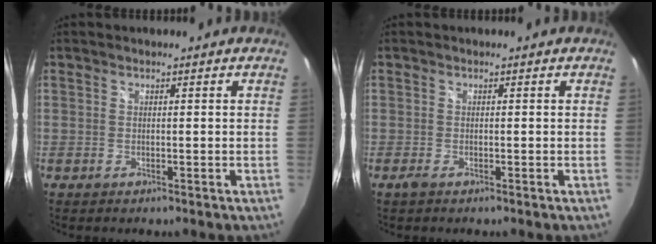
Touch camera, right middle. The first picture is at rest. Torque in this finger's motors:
{"motor_torque": [0.29, -0.17, 0.00, 0.02]}